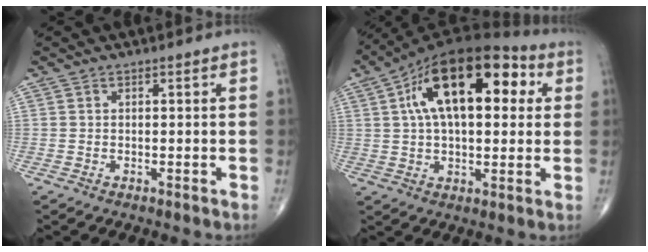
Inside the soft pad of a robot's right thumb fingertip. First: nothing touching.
{"total": 21.3, "force": [6.0, 10.6, 17.5], "torque": [-0.270, 0.029, 0.087]}